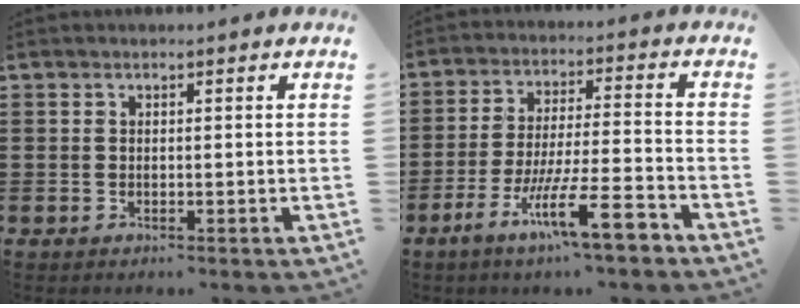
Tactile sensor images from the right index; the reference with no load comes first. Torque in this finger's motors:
{"motor_torque": [1.17, 0.97, 0.35, 0.12]}